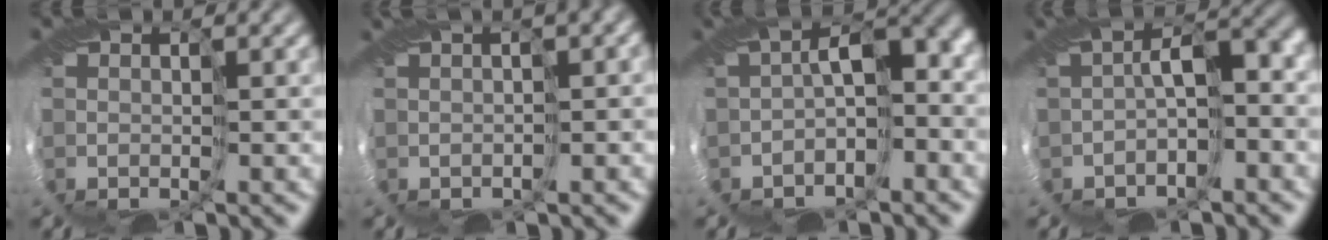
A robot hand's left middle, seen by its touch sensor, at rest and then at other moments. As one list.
[{"total": 3.9, "force": [1.7, 1.1, 3.4], "torque": [-0.048, 0.016, 0.034]}, {"total": 6.3, "force": [-0.4, 3.5, 5.2], "torque": [-0.071, 0.014, -0.005]}, {"total": 5.6, "force": [-0.5, 2.9, 4.7], "torque": [-0.061, 0.020, -0.004]}]